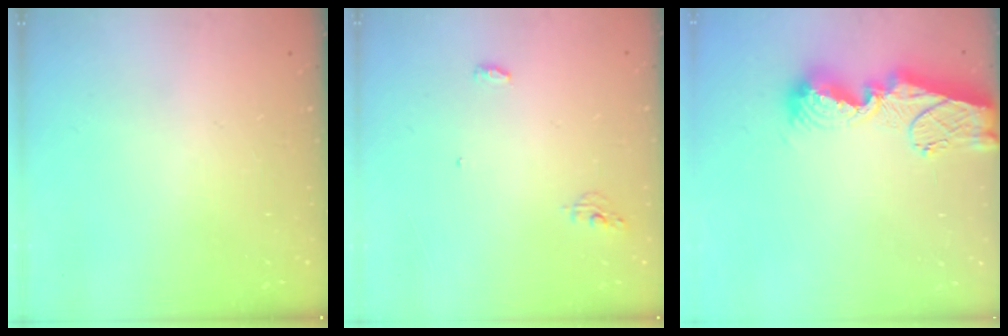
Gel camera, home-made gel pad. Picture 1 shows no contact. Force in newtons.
{"total": 4.1, "press": 4.0, "slide": 0.9}
{"total": 12.9, "press": 12.9, "slide": 1.4}